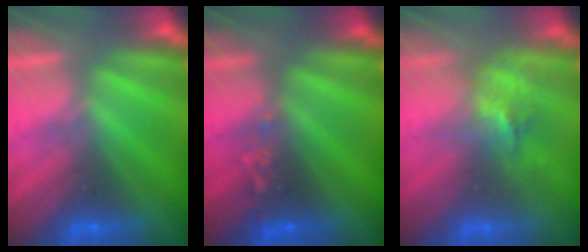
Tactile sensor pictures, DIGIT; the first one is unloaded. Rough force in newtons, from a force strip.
{"total": 2.5}
{"total": 2.8}